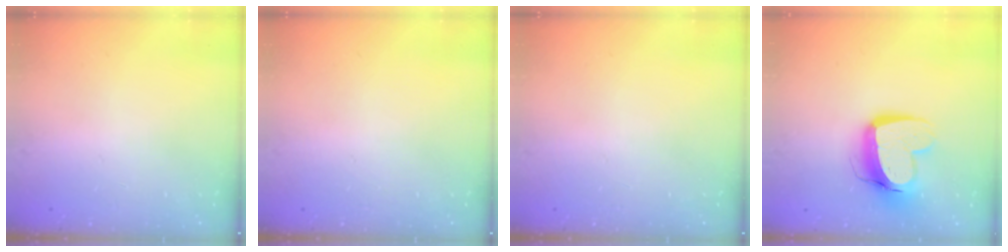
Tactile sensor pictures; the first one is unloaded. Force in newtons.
{"total": 0.0}
{"total": 0.0}
{"total": 13.5, "press": 13.4, "slide": 1.4}